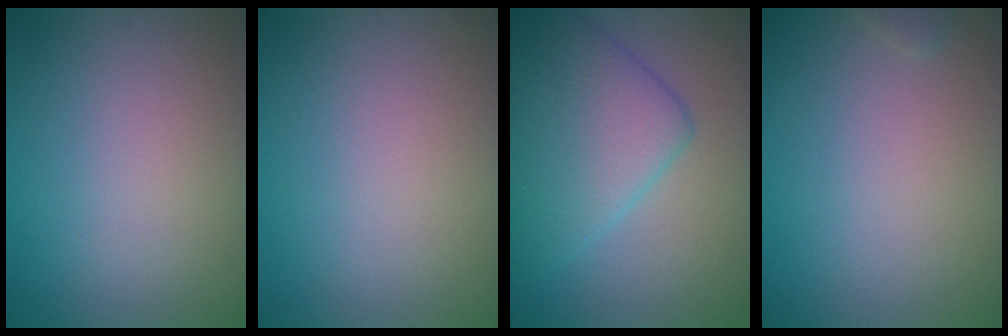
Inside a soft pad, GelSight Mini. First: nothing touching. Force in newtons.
{"total": 0.0}
{"total": 6.8, "press": 6.7, "slide": 0.2}
{"total": 0.6, "press": 0.6, "slide": 0.1}